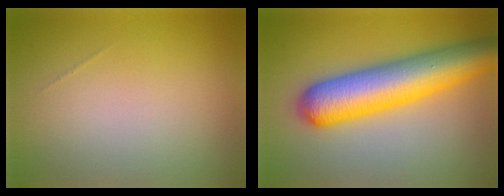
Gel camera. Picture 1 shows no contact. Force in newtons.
{"total": 9.4, "press": 9.4, "slide": 0.4}